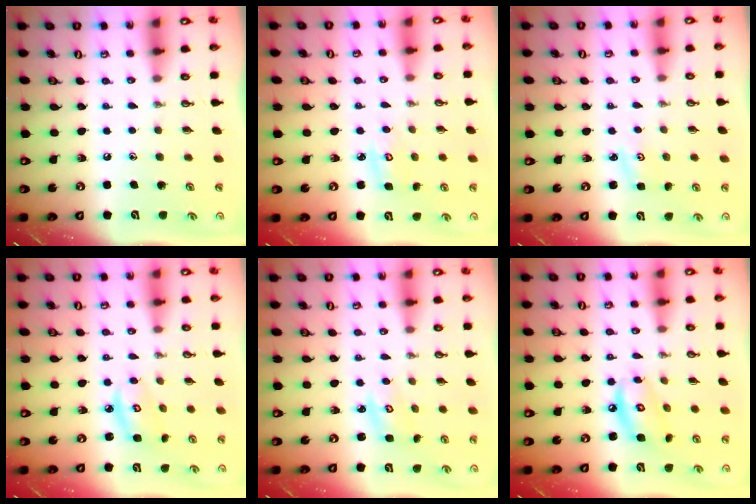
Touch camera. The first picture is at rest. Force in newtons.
{"total": 3.8, "press": 3.8, "slide": 0.3}
{"total": 2.0, "press": 2.0, "slide": 0.3}
{"total": 5.0, "press": 5.0, "slide": 0.3}
{"total": 2.8, "press": 2.8, "slide": 0.3}
{"total": 8.9, "press": 8.9, "slide": 0.7}